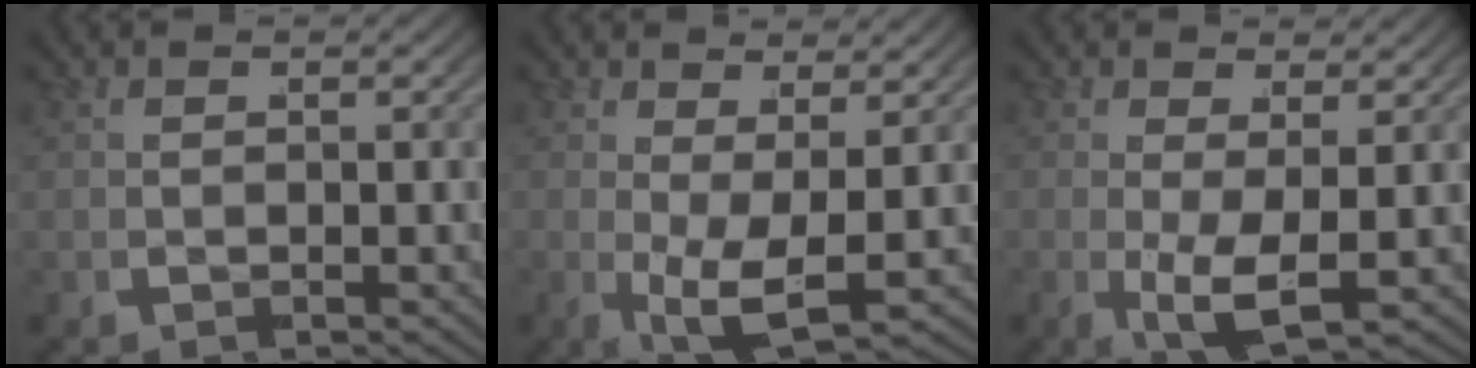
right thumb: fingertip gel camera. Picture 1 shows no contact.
{"total": 4.5, "force": [-0.2, 2.3, 3.9], "torque": [-0.073, -0.025, -0.001]}
{"total": 3.6, "force": [-0.3, 1.7, 3.2], "torque": [-0.064, -0.027, -0.003]}